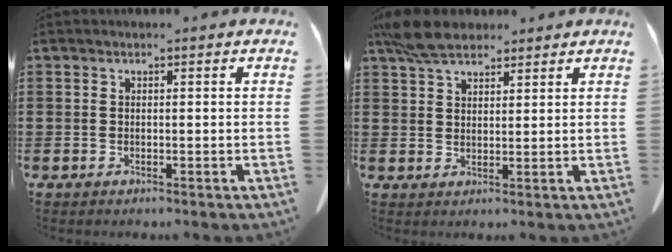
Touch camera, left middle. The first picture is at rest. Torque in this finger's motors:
{"motor_torque": [0.69, 0.55, 0.49, 0.11]}